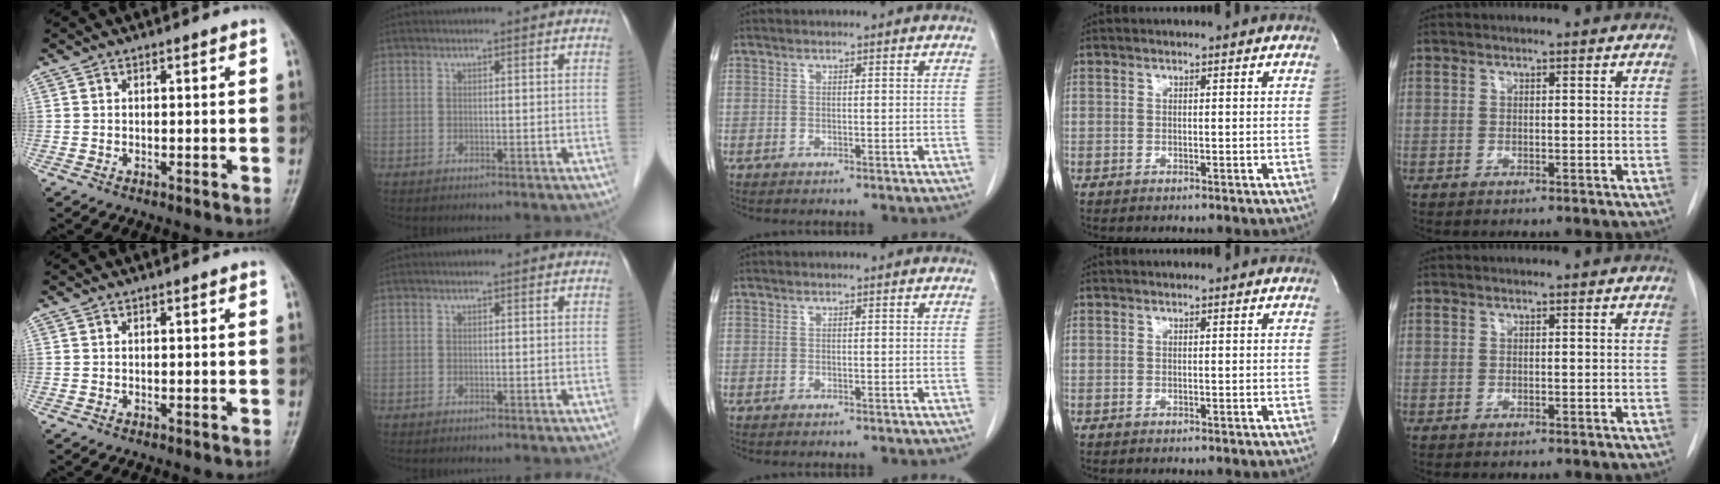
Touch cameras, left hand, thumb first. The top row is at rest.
{}